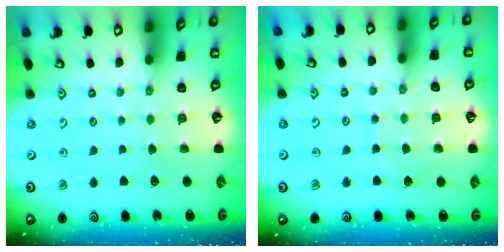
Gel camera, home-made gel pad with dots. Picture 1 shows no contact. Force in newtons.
{"total": 4.5, "press": 4.4, "slide": 0.4}